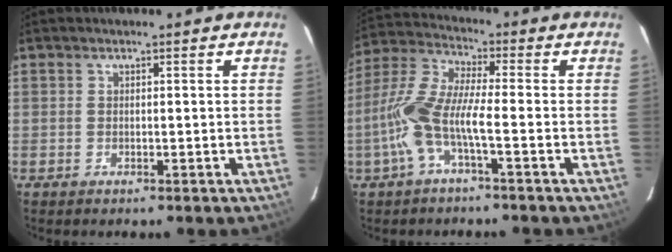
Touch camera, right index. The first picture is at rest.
{"total": 10.1, "force": [-3.4, 1.5, 9.4], "torque": [-0.216, 0.006, -0.070]}